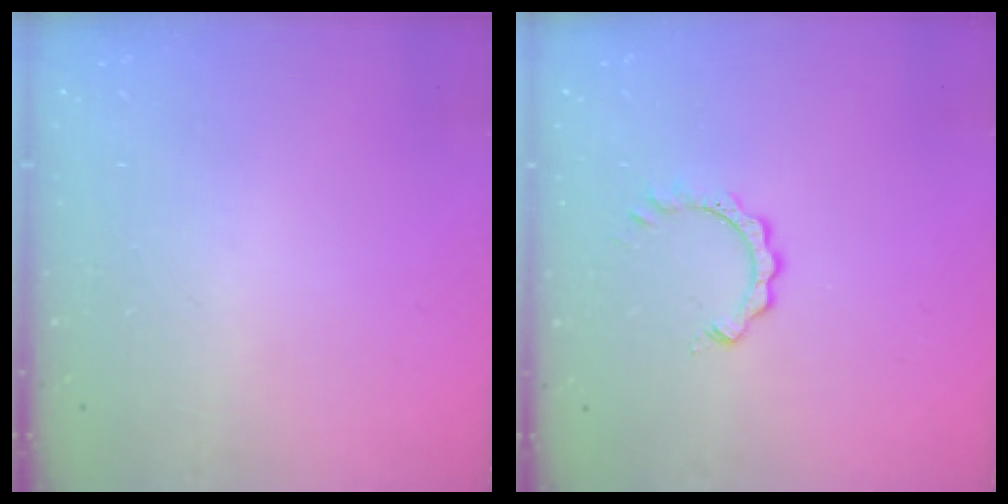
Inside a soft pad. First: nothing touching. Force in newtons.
{"total": 3.9, "press": 3.9, "slide": 0.1}